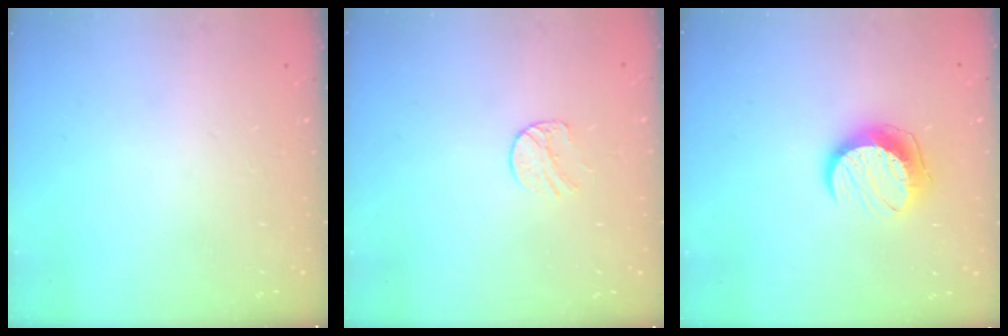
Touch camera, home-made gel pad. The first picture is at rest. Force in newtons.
{"total": 6.9, "press": 6.8, "slide": 0.6}
{"total": 10.5, "press": 10.5, "slide": 0.4}